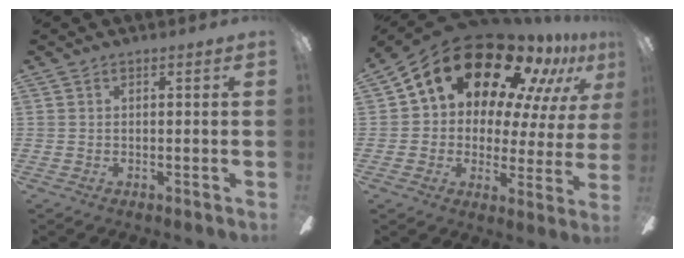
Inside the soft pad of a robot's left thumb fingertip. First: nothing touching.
{"total": 19.9, "force": [13.3, 10.5, 10.4], "torque": [-0.168, -0.094, 0.229]}